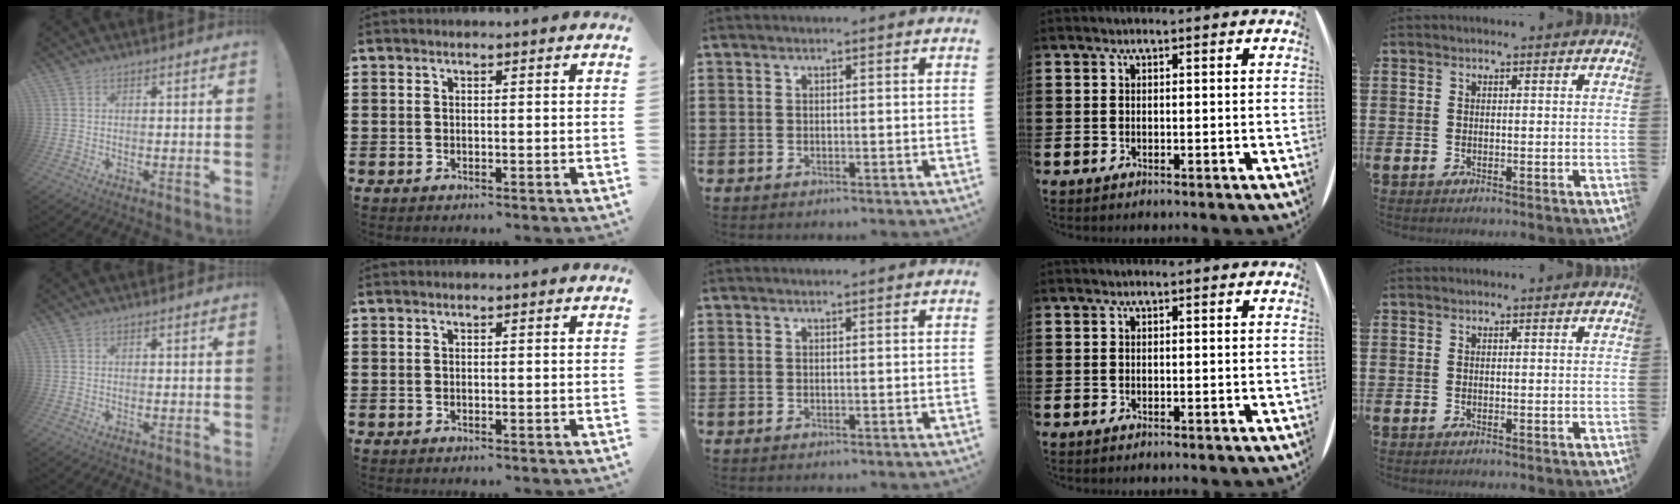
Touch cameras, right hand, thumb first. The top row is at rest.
{}